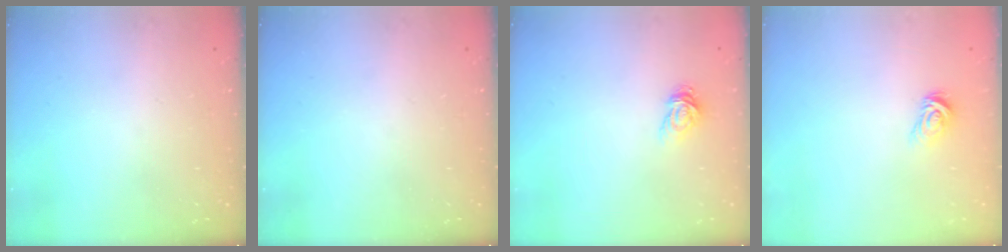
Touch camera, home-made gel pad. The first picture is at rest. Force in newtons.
{"total": 0.0}
{"total": 3.2, "press": 3.1, "slide": 0.3}
{"total": 3.6, "press": 3.6, "slide": 0.5}